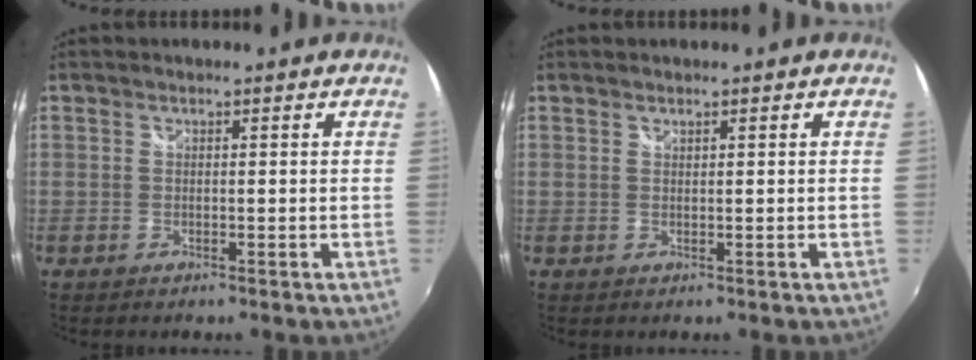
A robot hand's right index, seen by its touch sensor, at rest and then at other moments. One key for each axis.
{"total": 0.5, "fx": 0.5, "fy": -0.1, "fz": 0.0, "tx": 0.002, "ty": 0.000, "tz": 0.009}